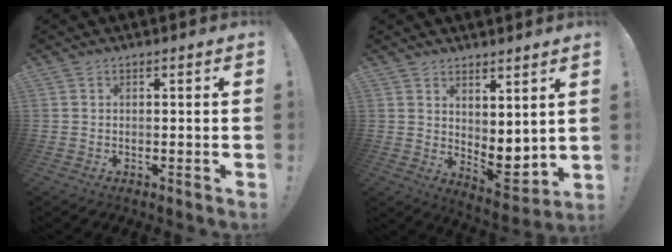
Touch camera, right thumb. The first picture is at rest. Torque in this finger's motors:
{"motor_torque": [0.09, 0.16, 0.15, 0.49, 0.02]}